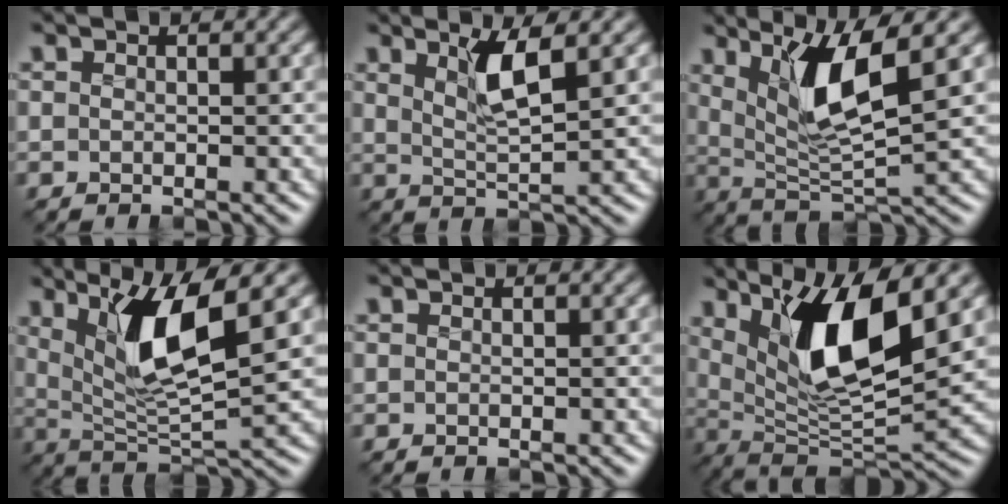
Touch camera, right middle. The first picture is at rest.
{"total": 3.4, "force": [1.5, 0.6, 3.0], "torque": [-0.060, -0.007, 0.031]}
{"total": 6.5, "force": [2.5, 1.4, 5.9], "torque": [-0.111, -0.014, 0.047]}
{"total": 7.5, "force": [2.8, 1.7, 6.7], "torque": [-0.123, -0.015, 0.051]}
{"total": 0.0}
{"total": 9.1, "force": [3.3, 2.7, 8.1], "torque": [-0.135, -0.022, 0.061]}